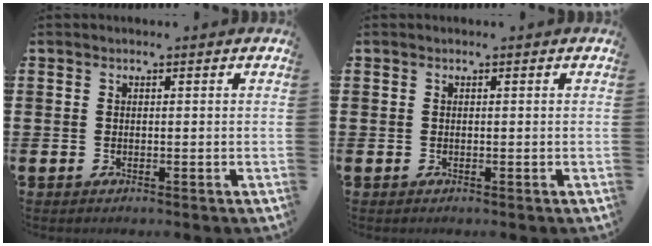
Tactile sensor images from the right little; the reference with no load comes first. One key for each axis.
{"total": 0.0}